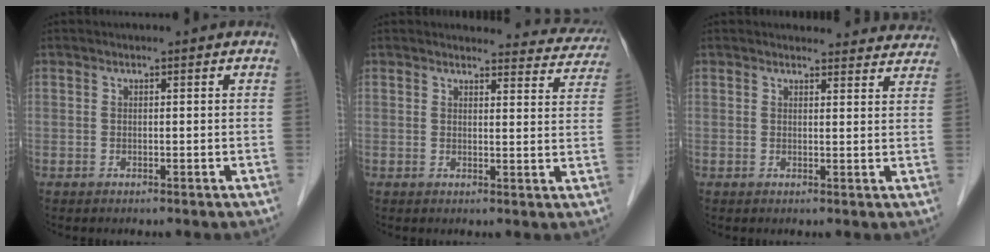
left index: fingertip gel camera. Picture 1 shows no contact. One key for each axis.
{"total": 11.0, "fx": 10.7, "fy": 2.5, "fz": 0.7, "tx": 0.028, "ty": -0.036, "tz": 0.089}
{"total": 10.6, "fx": 10.2, "fy": 2.5, "fz": 1.0, "tx": 0.025, "ty": -0.005, "tz": 0.089}